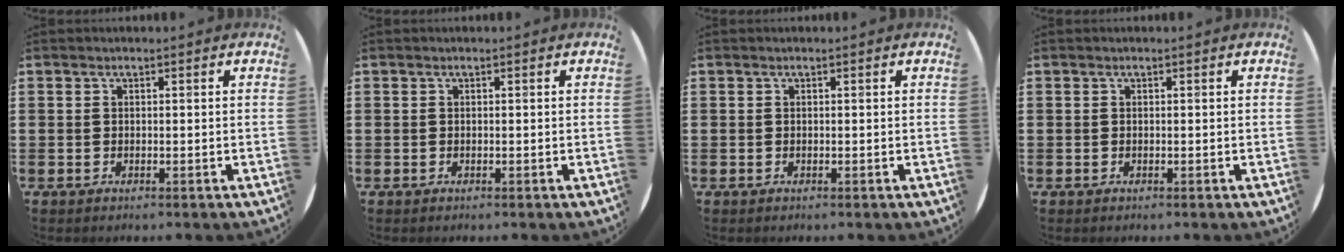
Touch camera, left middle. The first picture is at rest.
{"total": 0.0}
{"total": 0.0}
{"total": 0.0}